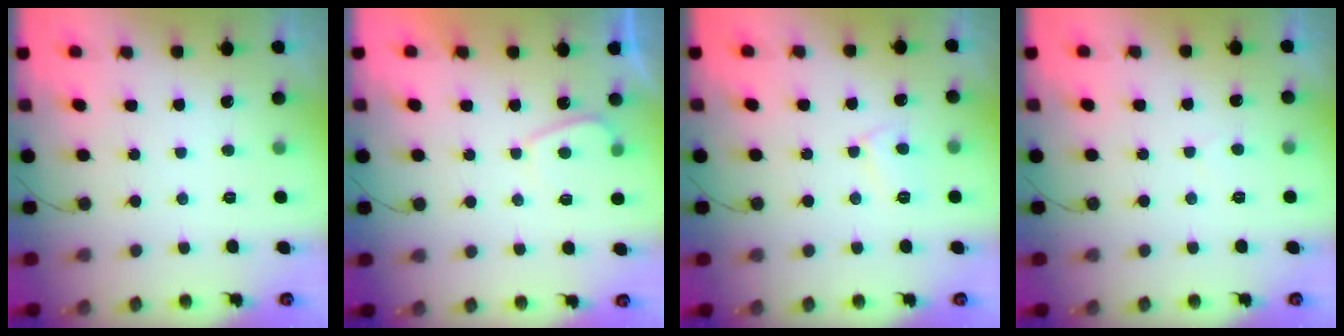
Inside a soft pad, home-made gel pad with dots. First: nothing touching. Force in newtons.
{"total": 1.2, "press": 1.1, "slide": 0.6}
{"total": 5.0, "press": 5.0, "slide": 0.4}
{"total": 3.0, "press": 3.0, "slide": 0.3}